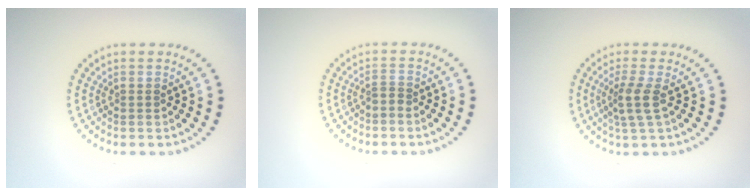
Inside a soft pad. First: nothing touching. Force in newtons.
{"total": 0.8, "press": 0.5, "slide": 0.6}
{"total": 2.4, "press": 1.9, "slide": 1.5}